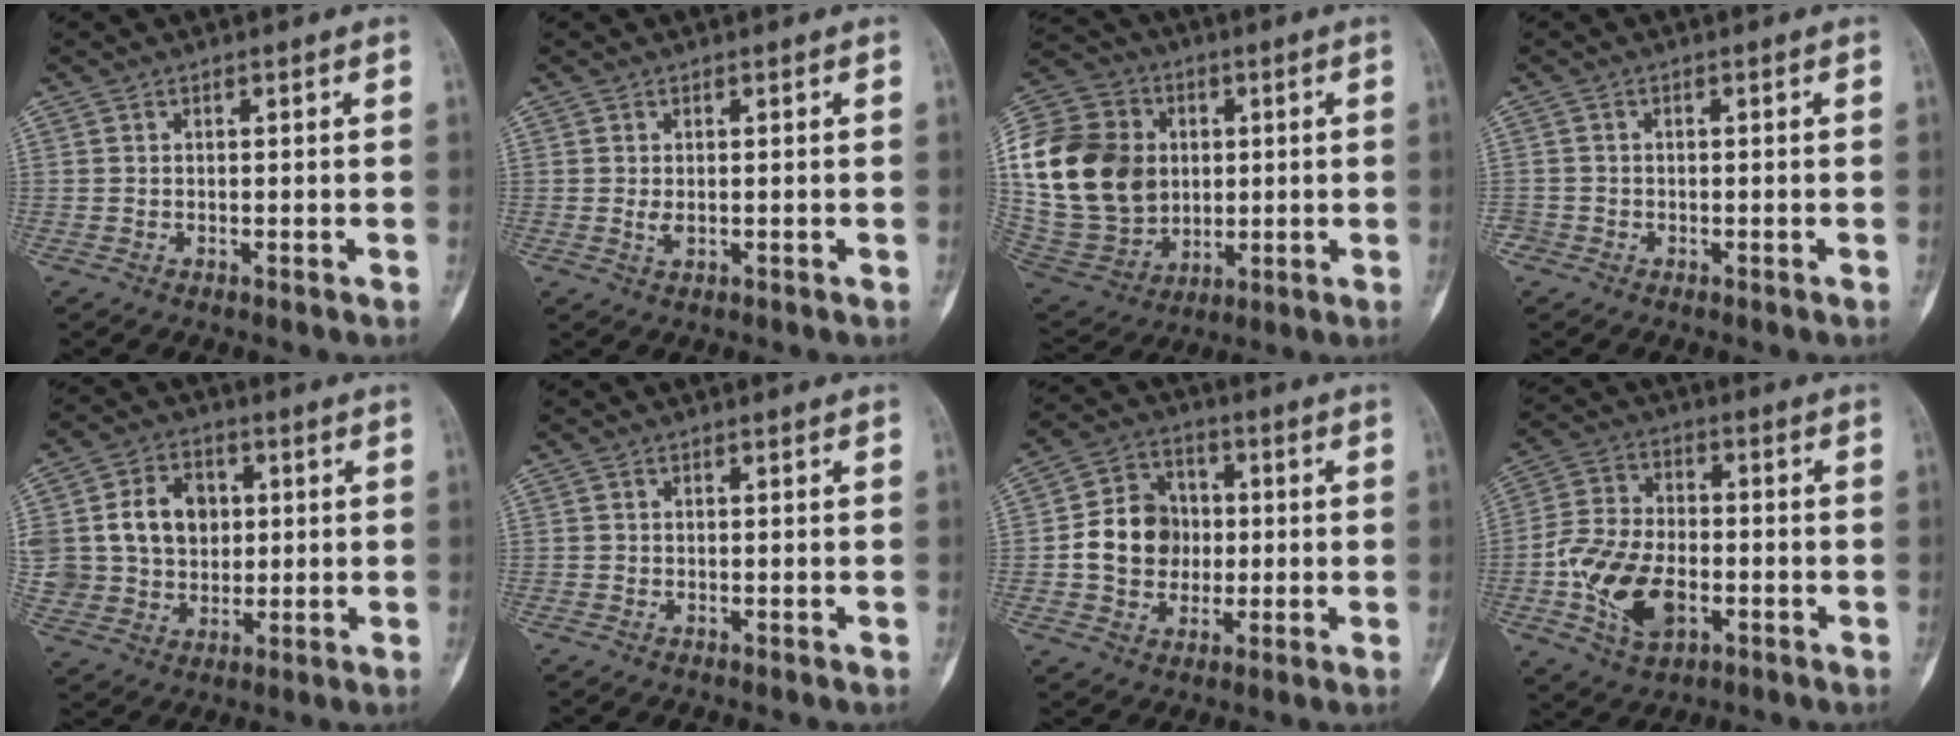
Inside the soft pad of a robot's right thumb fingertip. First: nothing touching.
{"total": 1.3, "force": [0.0, 0.7, 1.1], "torque": [-0.019, -0.003, 0.003]}
{"total": 26.8, "force": [2.8, 21.1, 16.2], "torque": [-0.331, 0.015, 0.069]}
{"total": 1.6, "force": [-0.8, 1.3, -0.1], "torque": [0.007, 0.007, -0.022]}
{"total": 16.3, "force": [2.7, 13.4, 8.9], "torque": [-0.153, 0.016, 0.062]}
{"total": 0.0}
{"total": 11.8, "force": [-0.4, 10.0, 6.2], "torque": [-0.076, 0.021, -0.011]}
{"total": 14.3, "force": [-4.0, 8.7, 10.5], "torque": [-0.192, 0.016, -0.073]}